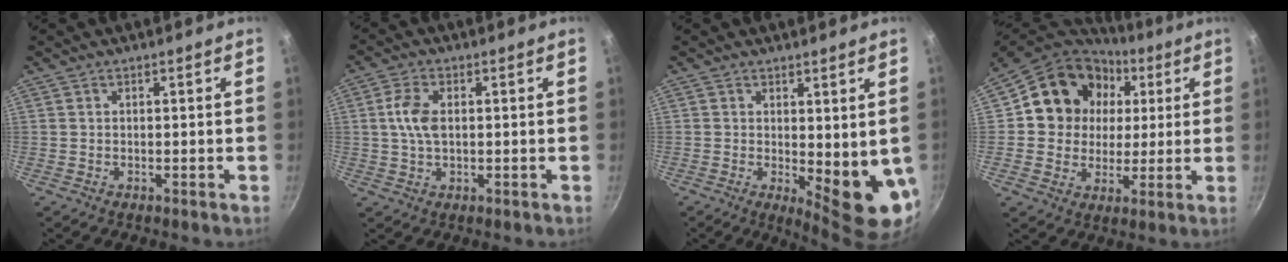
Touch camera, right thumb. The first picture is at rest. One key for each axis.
{"total": 5.7, "fx": 0.7, "fy": 3.4, "fz": 4.6, "tx": -0.087, "ty": 0.008, "tz": 0.010}
{"total": 9.1, "fx": 0.4, "fy": 3.4, "fz": 8.4, "tx": -0.096, "ty": -0.024, "tz": 0.014}
{"total": 16.8, "fx": 4.1, "fy": 14.8, "fz": 6.9, "tx": -0.102, "ty": 0.011, "tz": 0.061}